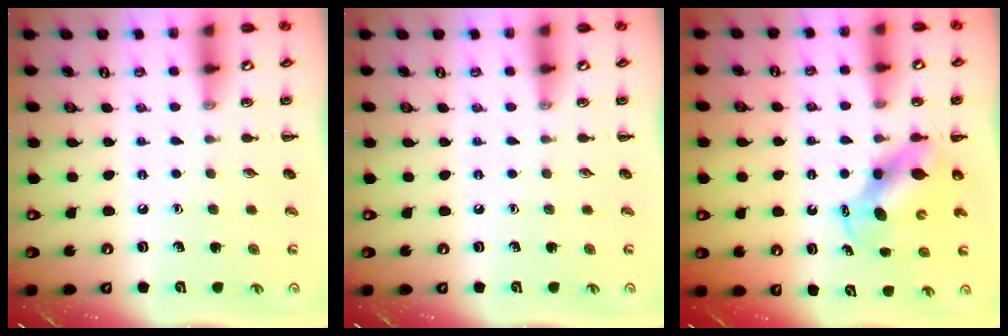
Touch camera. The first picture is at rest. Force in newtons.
{"total": 0.0}
{"total": 6.4, "press": 6.3, "slide": 0.9}